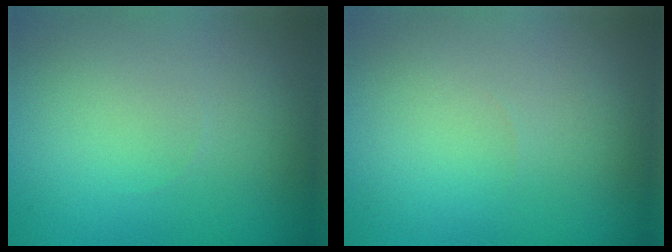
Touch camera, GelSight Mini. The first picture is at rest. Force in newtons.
{"total": 0.0}